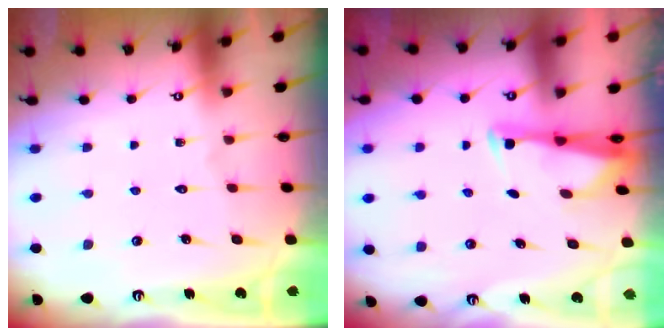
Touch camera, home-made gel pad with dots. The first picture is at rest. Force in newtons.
{"total": 2.8, "press": 2.8, "slide": 0.6}